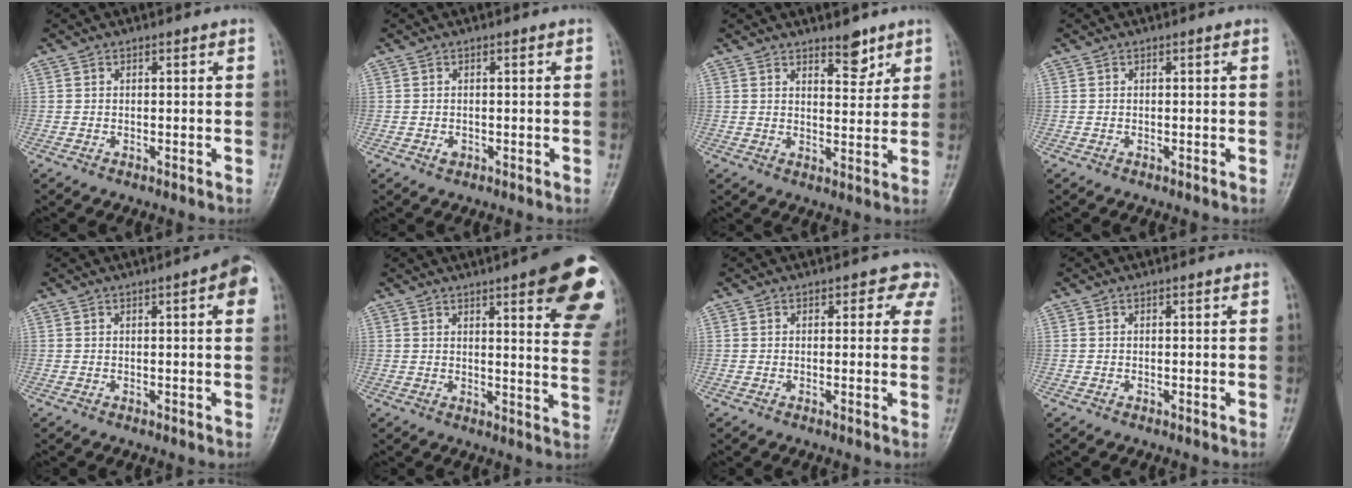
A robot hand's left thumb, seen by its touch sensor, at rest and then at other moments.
{"total": 0.8, "force": [-0.4, 0.7, 0.3], "torque": [-0.002, 0.000, -0.003]}
{"total": 4.5, "force": [3.4, 1.9, 2.3], "torque": [-0.013, -0.026, 0.052]}
{"total": 0.0}
{"total": 5.3, "force": [1.8, 1.2, 4.8], "torque": [-0.051, 0.004, 0.014]}
{"total": 19.4, "force": [9.8, 4.6, 16.1], "torque": [-0.175, -0.035, 0.107]}
{"total": 3.8, "force": [2.4, 2.6, 1.4], "torque": [0.024, -0.007, 0.008]}
{"total": 0.0}